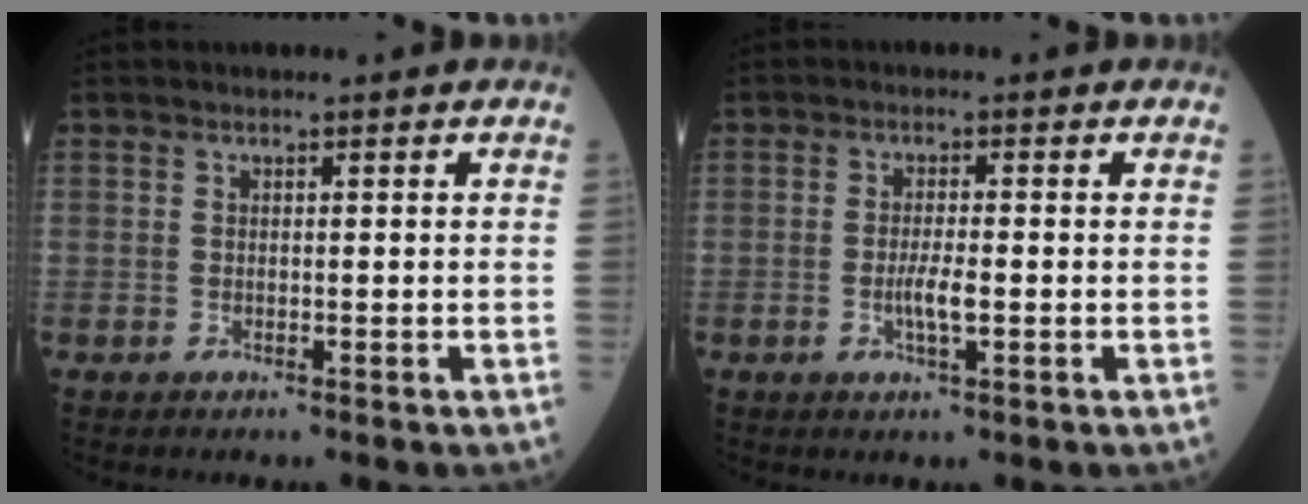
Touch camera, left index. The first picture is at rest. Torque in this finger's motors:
{"motor_torque": [0.46, 0.16, 0.11, 0.06]}